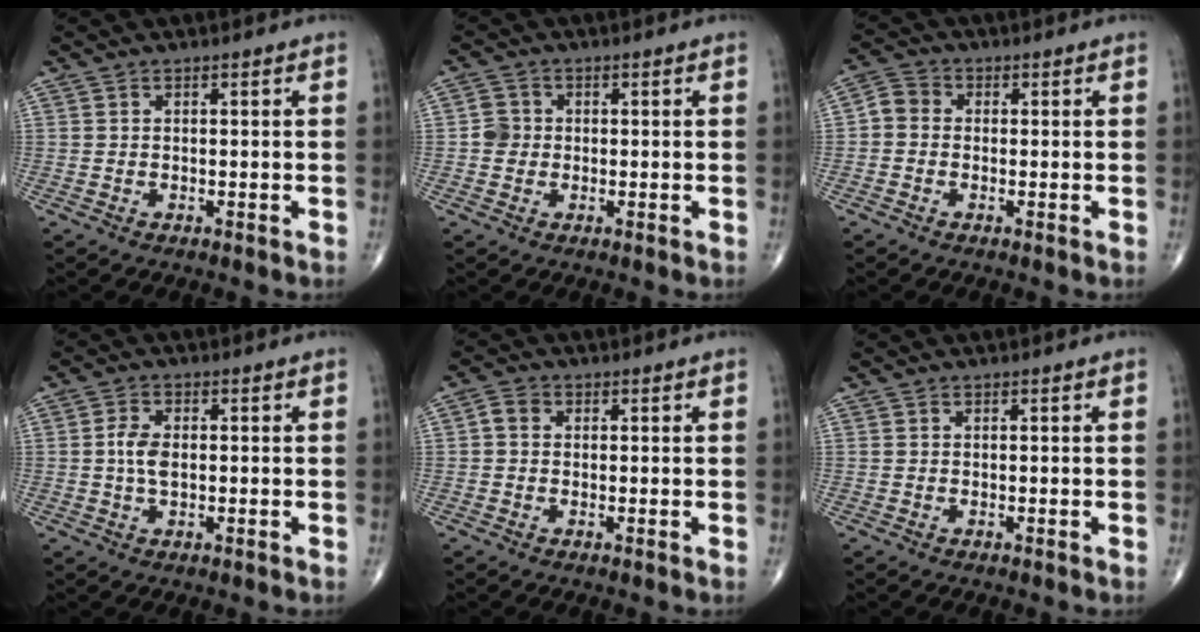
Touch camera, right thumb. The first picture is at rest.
{"total": 3.0, "force": [-0.2, 2.8, 1.0], "torque": [-0.003, 0.006, -0.009]}
{"total": 3.7, "force": [-0.4, 3.2, 1.7], "torque": [-0.022, 0.010, -0.021]}
{"total": 4.1, "force": [0.0, 2.3, 3.4], "torque": [-0.072, 0.003, -0.003]}
{"total": 2.7, "force": [0.2, 2.3, 1.4], "torque": [-0.018, 0.009, -0.002]}
{"total": 0.0}